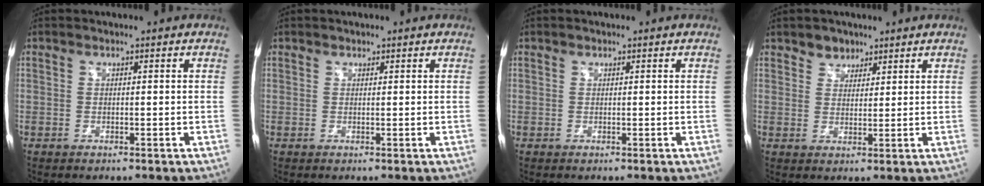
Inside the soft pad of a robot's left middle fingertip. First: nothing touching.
{"total": 0.6, "force": [0.4, 0.4, 0.1], "torque": [-0.001, -0.002, 0.005]}
{"total": 0.0}
{"total": 3.1, "force": [2.3, 2.1, 0.3], "torque": [0.001, 0.002, 0.036]}